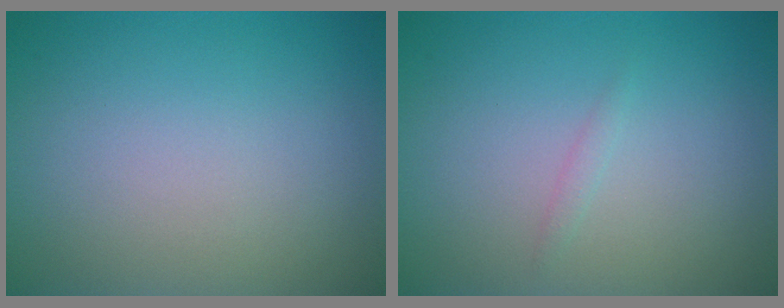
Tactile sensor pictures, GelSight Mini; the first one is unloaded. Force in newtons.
{"total": 0.5, "press": 0.5, "slide": 0.1}